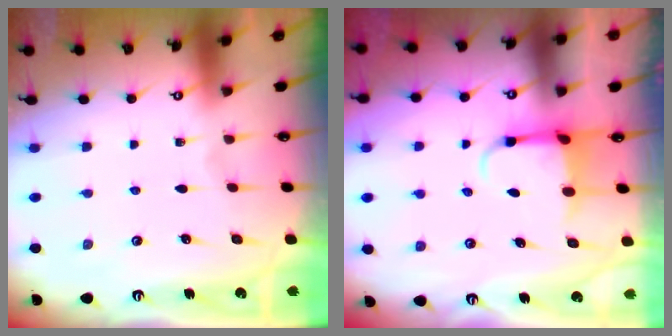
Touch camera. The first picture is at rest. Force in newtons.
{"total": 3.8, "press": 3.6, "slide": 1.0}